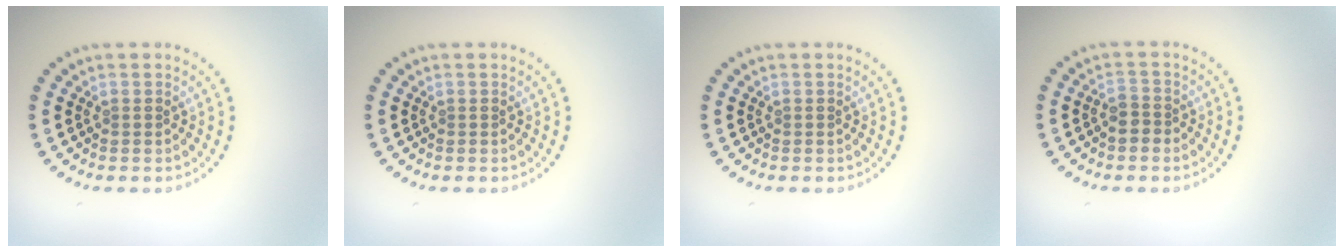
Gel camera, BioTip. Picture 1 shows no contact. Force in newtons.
{"total": 0.0}
{"total": 0.0}
{"total": 1.7, "press": 1.5, "slide": 0.9}